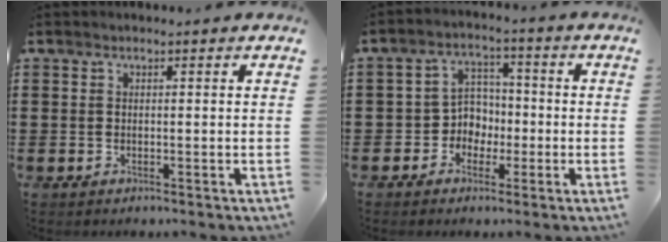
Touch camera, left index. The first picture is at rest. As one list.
[{"total": 4.7, "force": [-1.8, 4.1, 1.3], "torque": [-0.039, 0.010, -0.038]}]